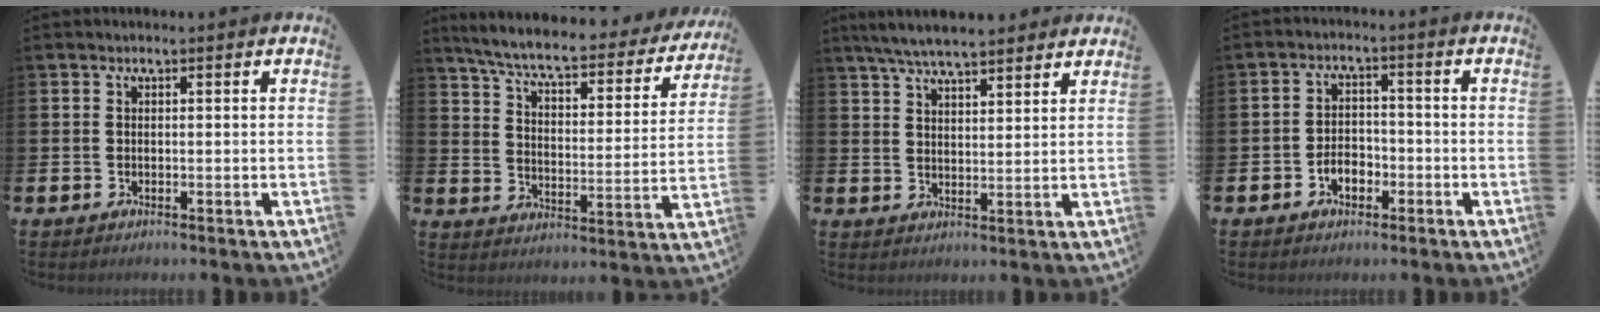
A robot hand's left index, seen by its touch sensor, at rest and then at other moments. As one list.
[{"total": 6.8, "force": [6.0, 1.1, 3.1], "torque": [-0.089, -0.043, 0.095]}, {"total": 6.1, "force": [5.8, 1.0, 1.8], "torque": [-0.048, -0.019, 0.105]}, {"total": 3.3, "force": [-1.6, 2.2, 1.8], "torque": [-0.025, 0.002, -0.037]}]